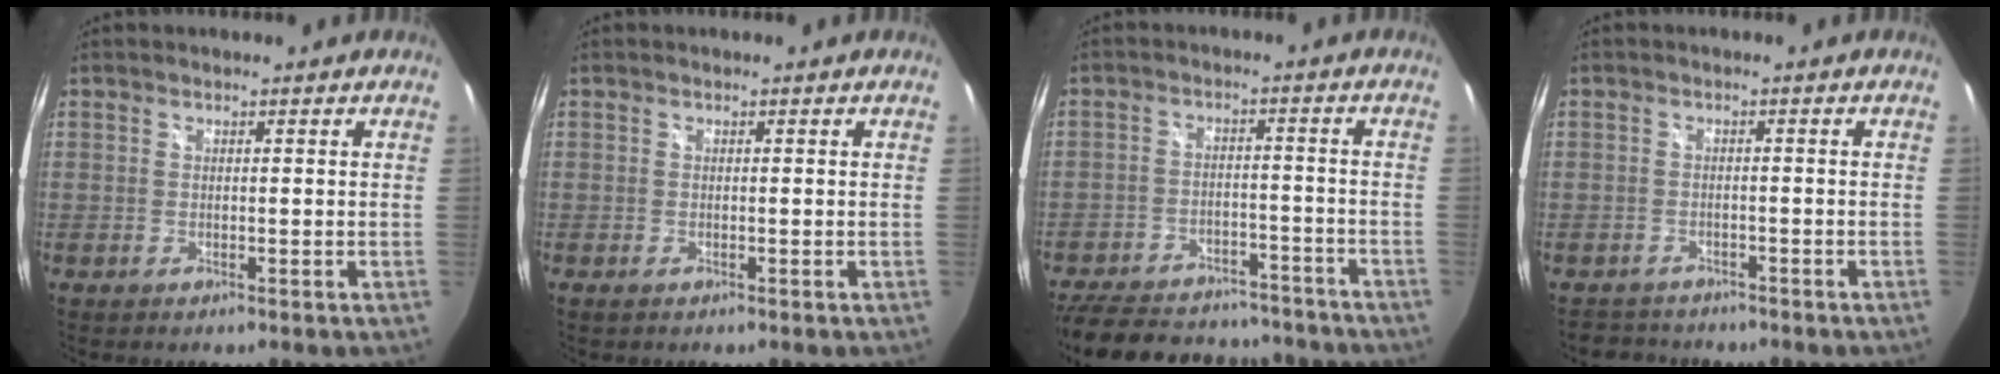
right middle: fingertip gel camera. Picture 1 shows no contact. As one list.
[{"total": 0.7, "force": [-0.4, 0.3, 0.5], "torque": [-0.009, -0.003, -0.007]}, {"total": 23.9, "force": [-19.8, 9.6, 9.4], "torque": [-0.211, 0.020, -0.262]}, {"total": 3.3, "force": [-3.0, 1.4, -0.2], "torque": [-0.005, 0.014, -0.052]}]